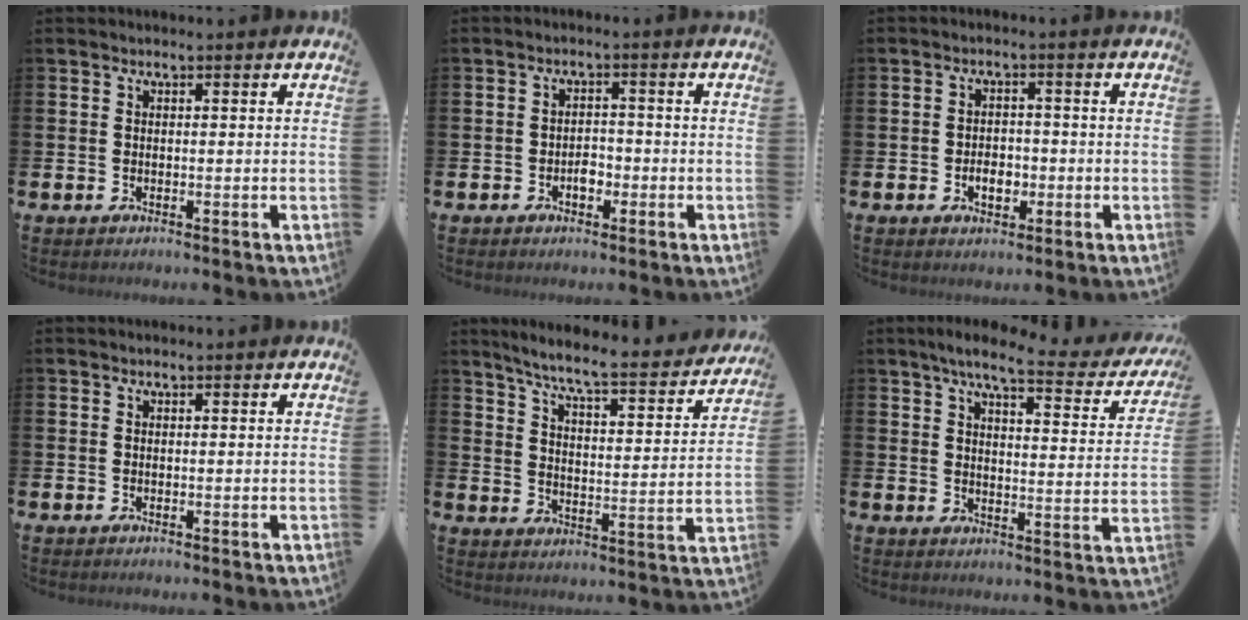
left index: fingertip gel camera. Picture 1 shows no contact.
{"total": 2.1, "force": [-0.9, 1.4, 1.3], "torque": [-0.023, 0.004, -0.020]}
{"total": 3.1, "force": [-0.9, 2.1, 2.1], "torque": [-0.022, -0.005, -0.022]}
{"total": 0.0}
{"total": 6.9, "force": [6.1, 0.4, 3.1], "torque": [-0.080, -0.049, 0.096]}
{"total": 6.6, "force": [5.4, 1.2, 3.6], "torque": [-0.069, -0.031, 0.084]}